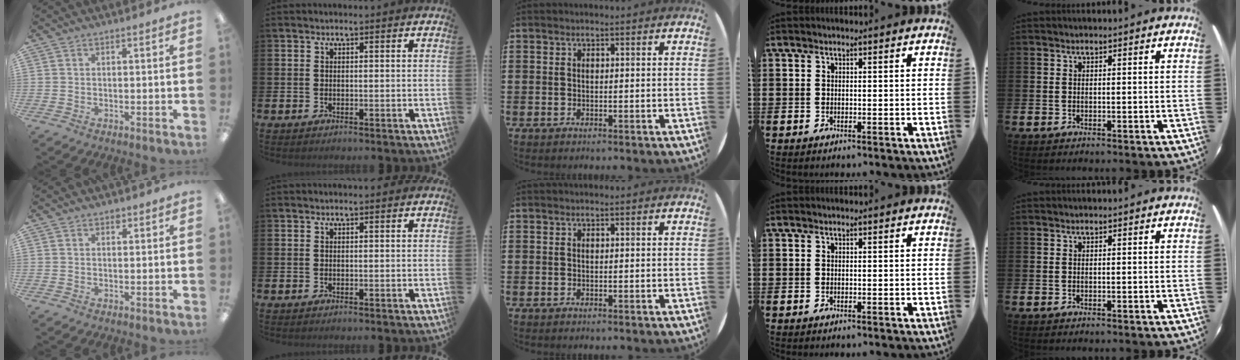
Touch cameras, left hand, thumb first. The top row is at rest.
{"thumb": {"total": 1.1, "force": [0.8, 0.7, 0.2], "torque": [0.003, -0.002, 0.014]}}